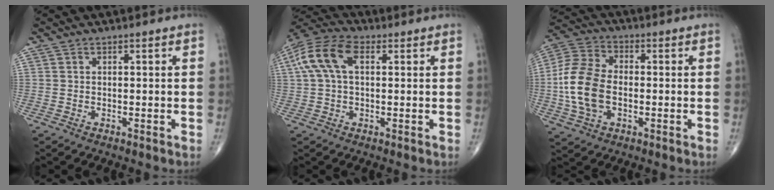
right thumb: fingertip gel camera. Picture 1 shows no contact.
{"total": 10.4, "force": [2.5, 5.9, 8.2], "torque": [-0.180, 0.032, 0.042]}
{"total": 13.2, "force": [-1.6, 8.4, 10.1], "torque": [-0.210, 0.018, -0.034]}